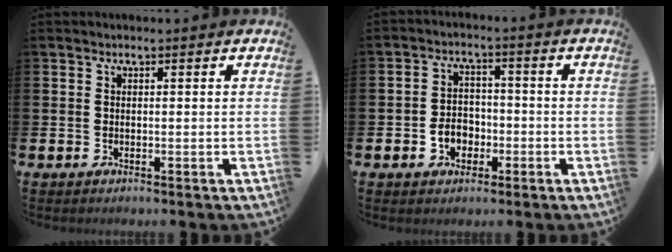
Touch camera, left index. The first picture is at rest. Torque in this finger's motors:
{"motor_torque": [0.75, 0.24, 0.14, 0.08]}